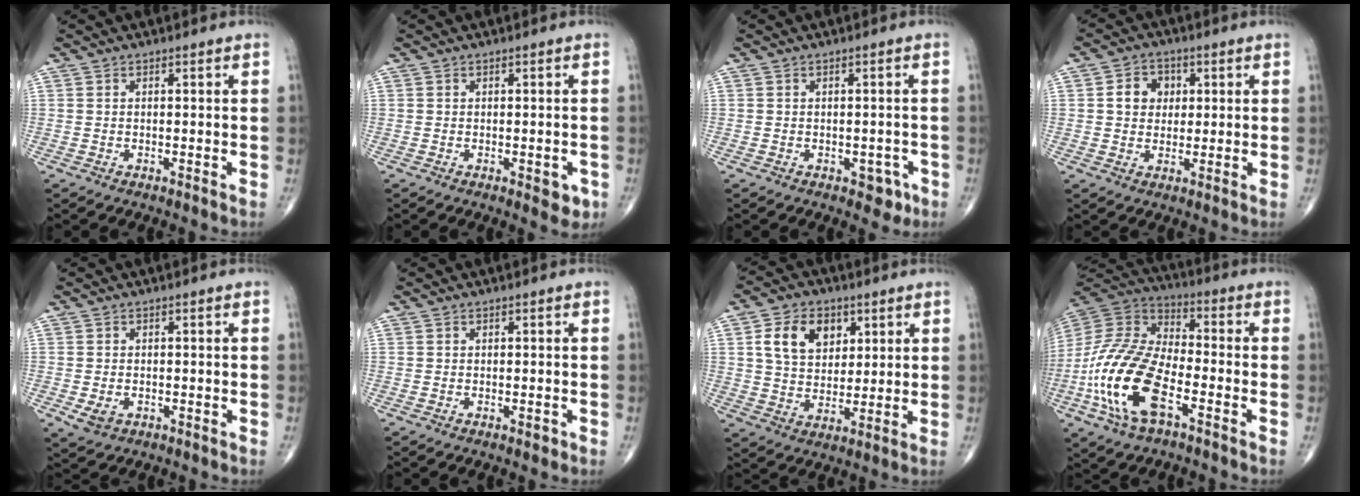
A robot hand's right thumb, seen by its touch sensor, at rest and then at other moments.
{"total": 3.2, "force": [-1.2, 1.7, 2.4], "torque": [-0.010, 0.000, -0.011]}
{"total": 3.3, "force": [-1.5, 2.4, 1.8], "torque": [0.000, 0.009, -0.015]}
{"total": 5.9, "force": [1.1, 5.0, 2.9], "torque": [-0.019, 0.003, 0.014]}
{"total": 2.9, "force": [-0.8, 2.2, 1.8], "torque": [-0.031, -0.002, -0.006]}
{"total": 0.8, "force": [-0.3, 0.6, 0.4], "torque": [-0.001, 0.000, -0.004]}
{"total": 10.9, "force": [4.1, 7.9, 6.4], "torque": [-0.080, -0.011, 0.075]}
{"total": 19.8, "force": [-7.2, 9.3, 16.0], "torque": [-0.335, 0.028, -0.139]}